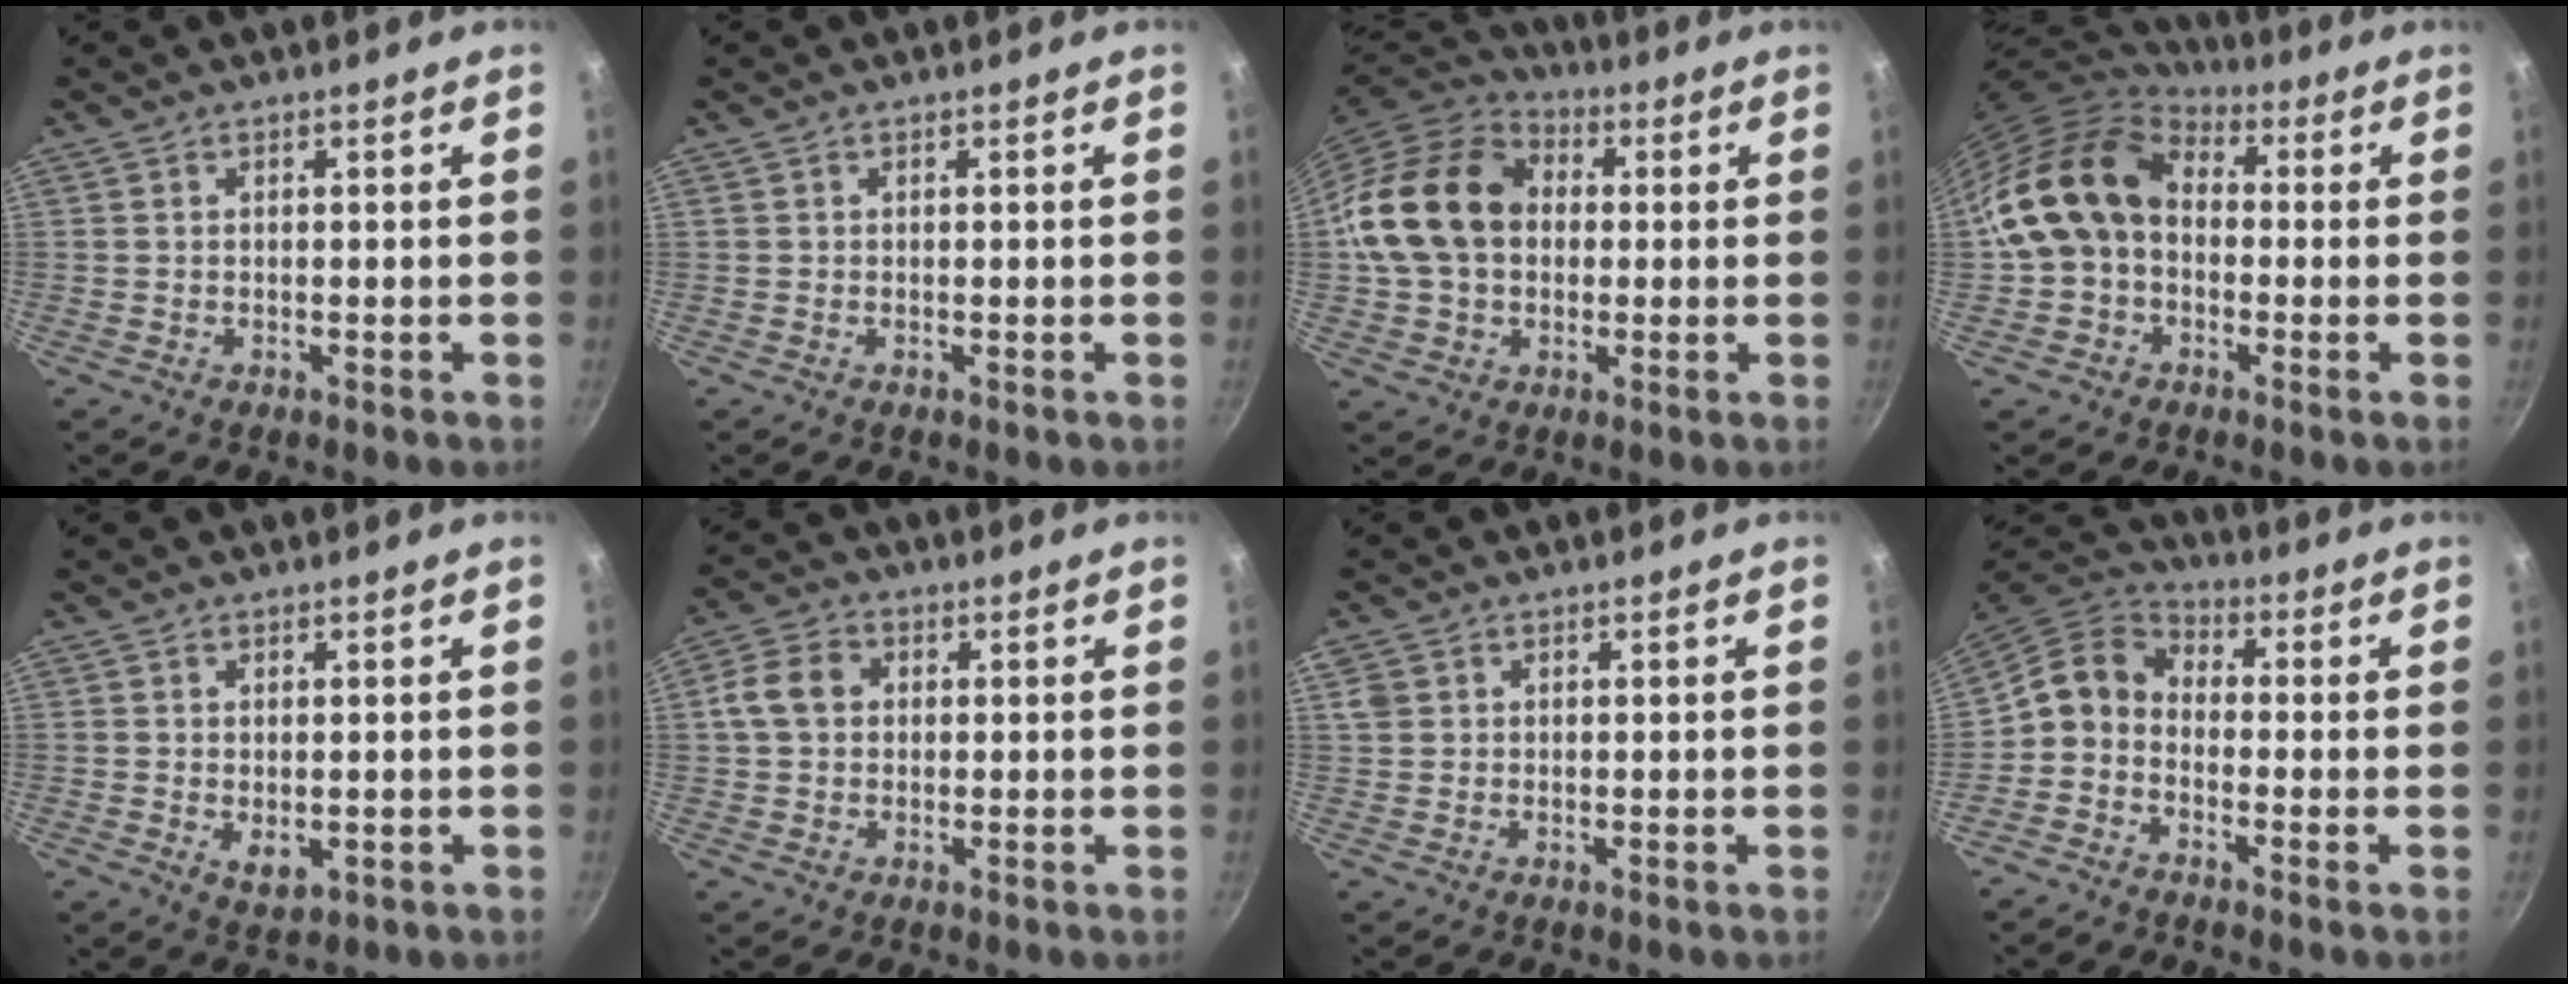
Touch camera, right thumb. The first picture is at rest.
{"total": 0.0}
{"total": 18.6, "force": [1.8, 14.3, 11.8], "torque": [-0.200, 0.031, 0.023]}
{"total": 14.1, "force": [0.8, 10.8, 9.1], "torque": [-0.138, 0.031, 0.001]}
{"total": 3.2, "force": [-0.1, 2.0, 2.5], "torque": [-0.040, -0.012, 0.002]}
{"total": 6.6, "force": [1.0, 5.3, 3.8], "torque": [-0.056, 0.012, 0.004]}
{"total": 2.3, "force": [0.8, 1.9, 1.0], "torque": [-0.017, 0.002, 0.016]}
{"total": 7.6, "force": [-2.0, 5.8, 4.5], "torque": [-0.080, 0.043, -0.064]}